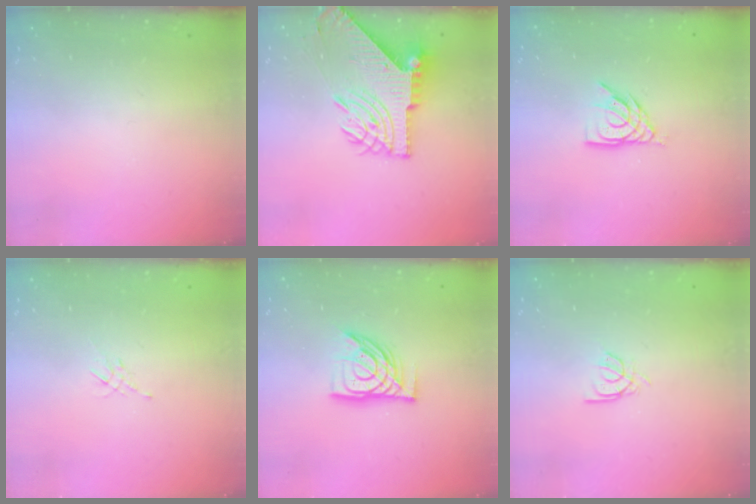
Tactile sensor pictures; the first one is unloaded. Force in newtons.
{"total": 9.4, "press": 9.4, "slide": 1.1}
{"total": 7.9, "press": 7.8, "slide": 0.6}
{"total": 2.1, "press": 2.0, "slide": 0.5}
{"total": 12.1, "press": 12.0, "slide": 1.4}
{"total": 2.4, "press": 2.4, "slide": 0.4}